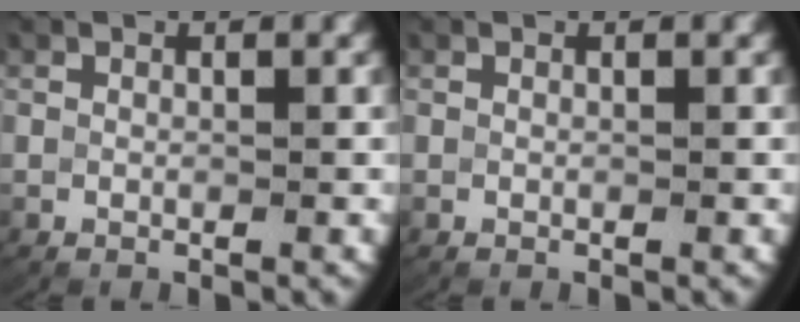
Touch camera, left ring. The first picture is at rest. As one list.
[{"total": 0.0}]